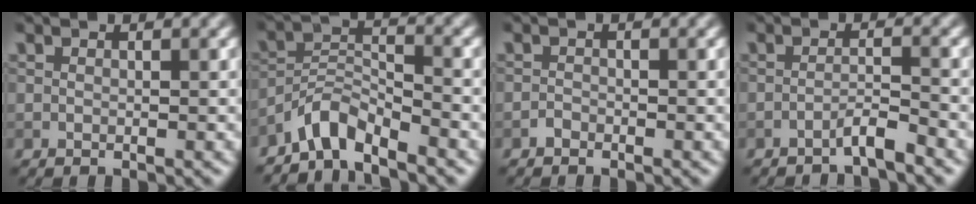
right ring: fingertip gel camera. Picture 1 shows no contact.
{"total": 4.0, "force": [-3.6, 0.7, 1.7], "torque": [-0.029, 0.008, -0.080]}
{"total": 0.6, "force": [-0.5, 0.3, 0.2], "torque": [-0.002, 0.000, -0.012]}
{"total": 1.9, "force": [-1.5, 0.1, 1.2], "torque": [-0.015, 0.009, -0.034]}